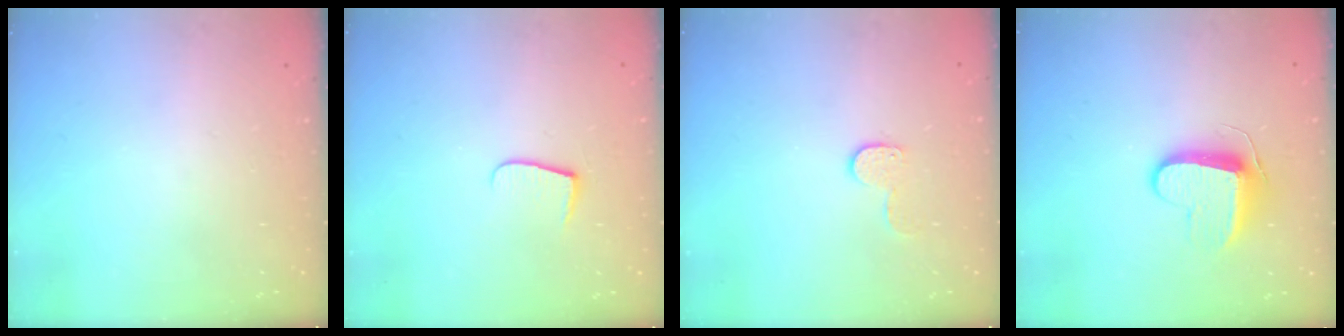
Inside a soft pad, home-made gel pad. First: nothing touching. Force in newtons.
{"total": 4.8, "press": 4.8, "slide": 0.6}
{"total": 5.6, "press": 5.6, "slide": 0.4}
{"total": 9.5, "press": 9.5, "slide": 0.1}